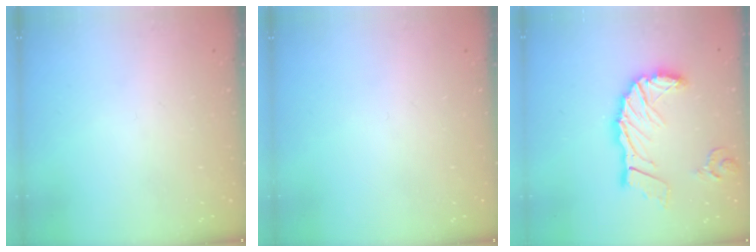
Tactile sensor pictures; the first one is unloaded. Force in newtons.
{"total": 0.0}
{"total": 17.4, "press": 17.3, "slide": 2.1}